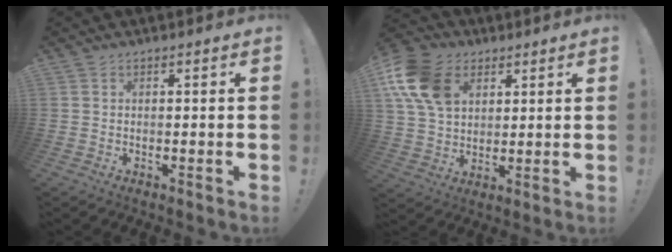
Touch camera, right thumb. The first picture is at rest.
{"total": 16.7, "force": [6.5, 12.2, 9.4], "torque": [-0.170, -0.018, 0.129]}